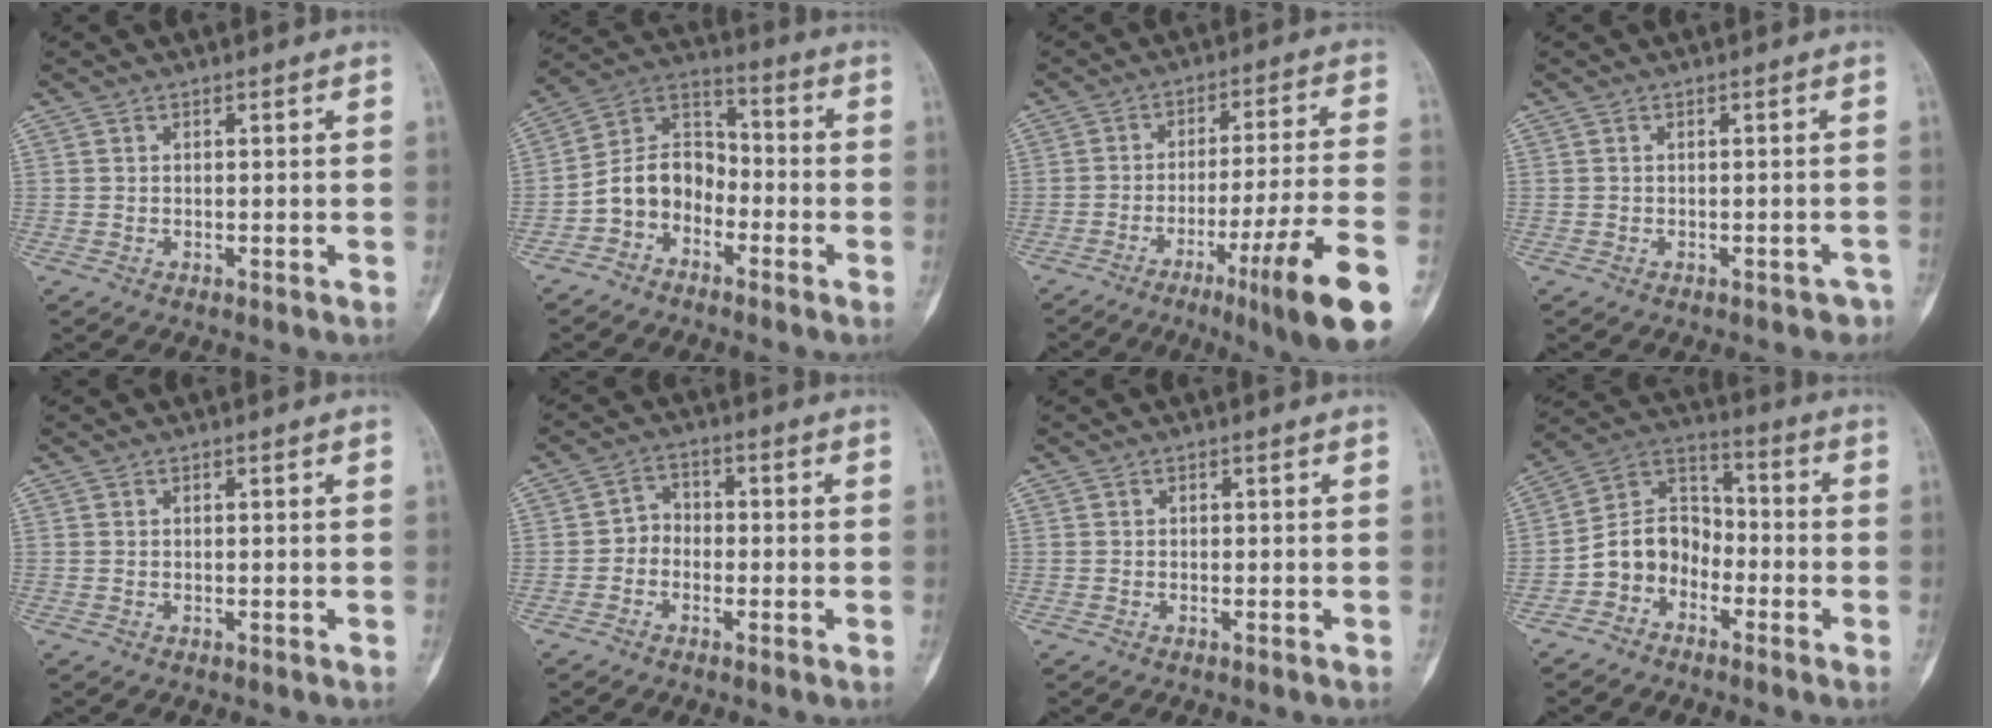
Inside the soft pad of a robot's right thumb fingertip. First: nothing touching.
{"total": 9.8, "force": [-4.2, 7.5, 4.8], "torque": [-0.063, 0.066, -0.093]}
{"total": 18.4, "force": [-9.3, 1.0, 15.9], "torque": [-0.213, 0.030, -0.137]}
{"total": 2.7, "force": [-2.2, 1.4, 0.8], "torque": [0.002, 0.017, -0.022]}
{"total": 0.0}
{"total": 3.8, "force": [-1.3, 3.3, 1.6], "torque": [-0.005, 0.019, -0.036]}
{"total": 0.0}
{"total": 9.5, "force": [-4.2, 7.5, 4.1], "torque": [-0.048, 0.065, -0.092]}